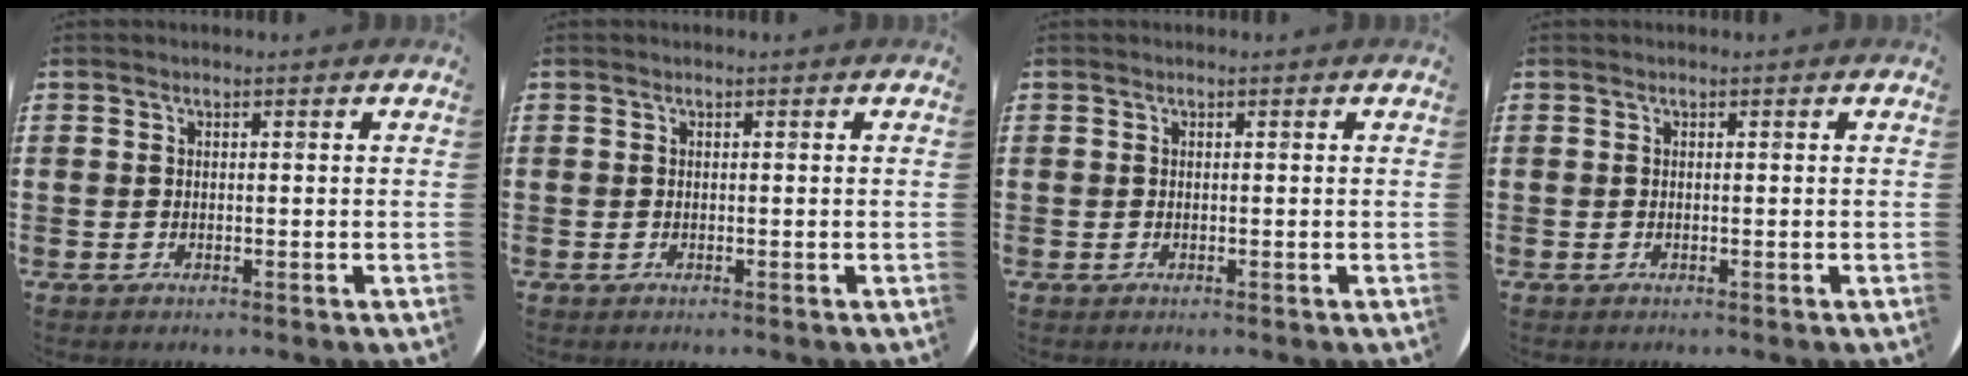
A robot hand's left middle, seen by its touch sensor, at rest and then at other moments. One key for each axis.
{"total": 0.0}
{"total": 0.0}
{"total": 0.0}